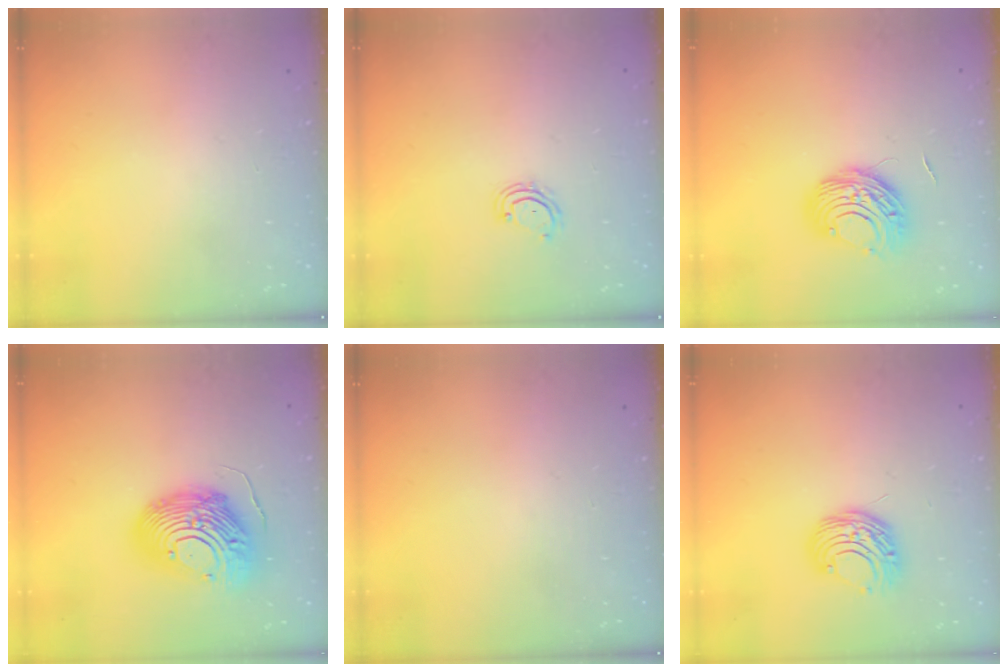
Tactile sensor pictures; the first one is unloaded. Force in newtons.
{"total": 4.1, "press": 4.1, "slide": 0.3}
{"total": 9.1, "press": 9.1, "slide": 0.5}
{"total": 21.5, "press": 21.4, "slide": 2.2}
{"total": 0.0}
{"total": 9.5, "press": 9.4, "slide": 0.9}